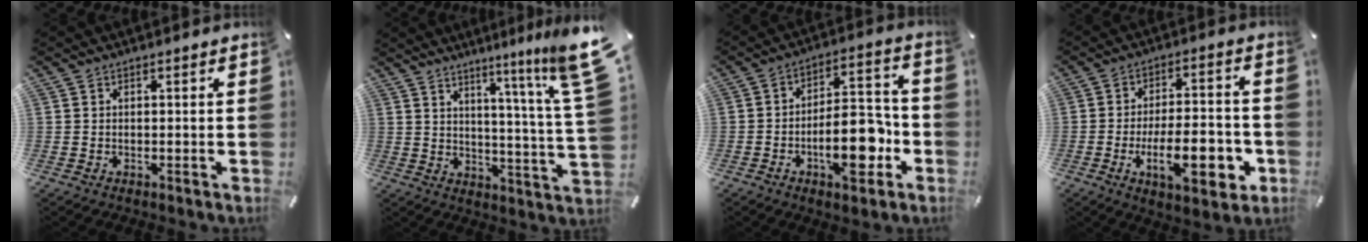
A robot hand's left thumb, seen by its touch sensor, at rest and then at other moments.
{"total": 13.2, "force": [7.7, -0.2, 10.7], "torque": [-0.171, -0.062, 0.116]}
{"total": 14.9, "force": [-5.2, 6.8, 12.2], "torque": [-0.188, 0.015, -0.087]}
{"total": 16.7, "force": [-5.1, 6.6, 14.5], "torque": [-0.214, 0.003, -0.077]}